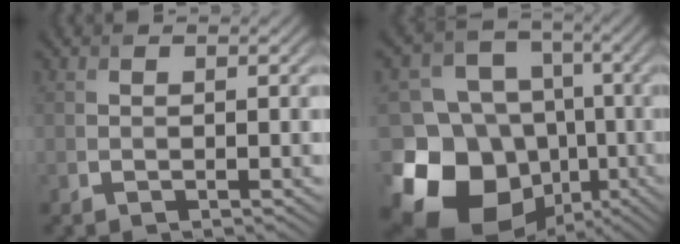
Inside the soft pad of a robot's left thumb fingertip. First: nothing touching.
{"total": 17.8, "force": [-6.6, 15.1, 6.7], "torque": [-0.173, -0.036, -0.121]}